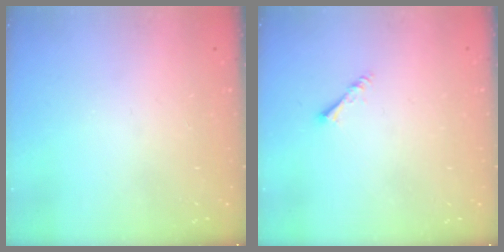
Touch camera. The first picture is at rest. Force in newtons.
{"total": 1.8, "press": 1.8, "slide": 0.1}